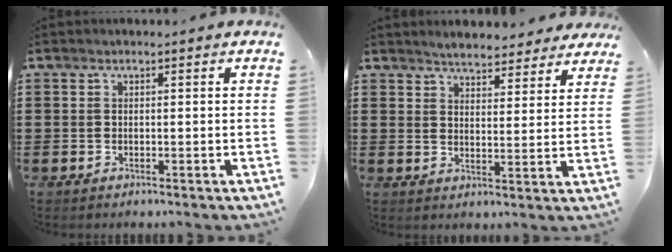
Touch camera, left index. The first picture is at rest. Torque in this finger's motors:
{"motor_torque": [2.14, 0.00, 0.25, -0.02]}